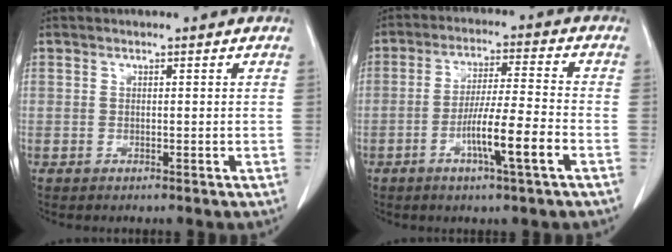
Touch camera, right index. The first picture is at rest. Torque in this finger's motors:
{"motor_torque": [1.41, -0.73, 0.67, 0.21]}